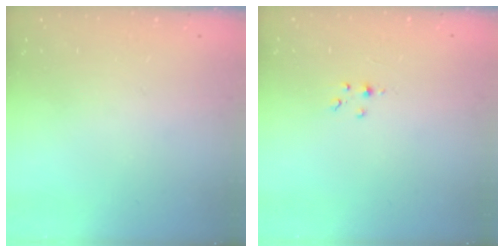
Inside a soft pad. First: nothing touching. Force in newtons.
{"total": 1.8, "press": 1.7, "slide": 0.3}